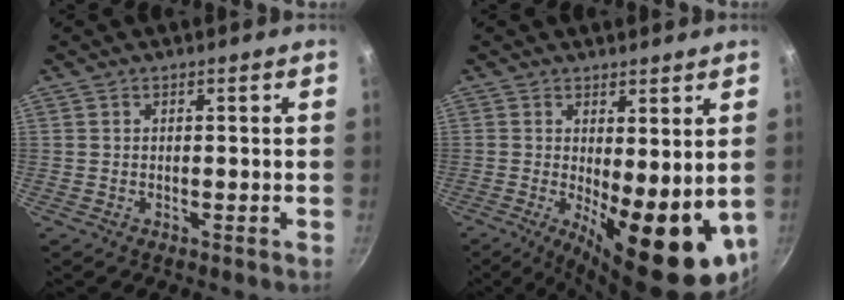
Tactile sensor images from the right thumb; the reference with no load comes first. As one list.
[{"total": 15.6, "force": [-1.0, 5.6, 14.5], "torque": [-0.169, -0.024, -0.001]}]